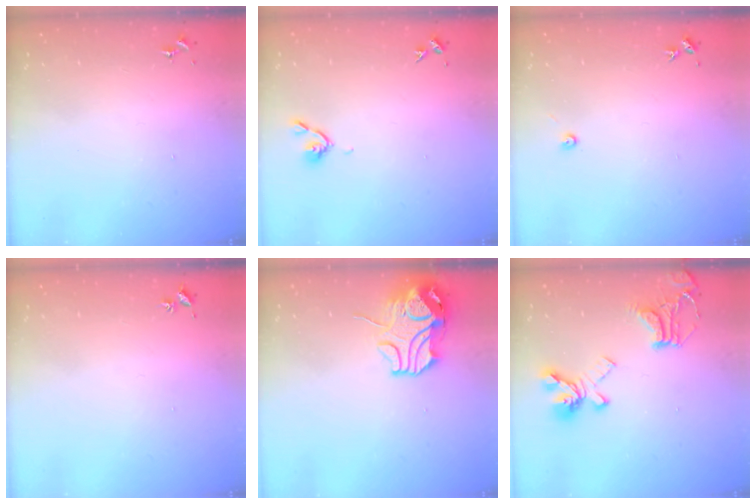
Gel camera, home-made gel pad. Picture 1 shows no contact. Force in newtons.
{"total": 5.1, "press": 5.0, "slide": 0.8}
{"total": 3.2, "press": 3.1, "slide": 0.4}
{"total": 2.1, "press": 2.1, "slide": 0.2}
{"total": 11.8, "press": 11.7, "slide": 1.5}
{"total": 20.9, "press": 20.8, "slide": 2.1}